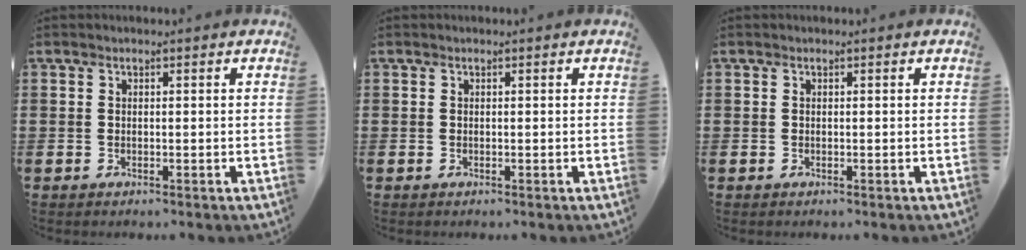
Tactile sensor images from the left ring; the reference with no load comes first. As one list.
[{"total": 0.0}, {"total": 0.0}]